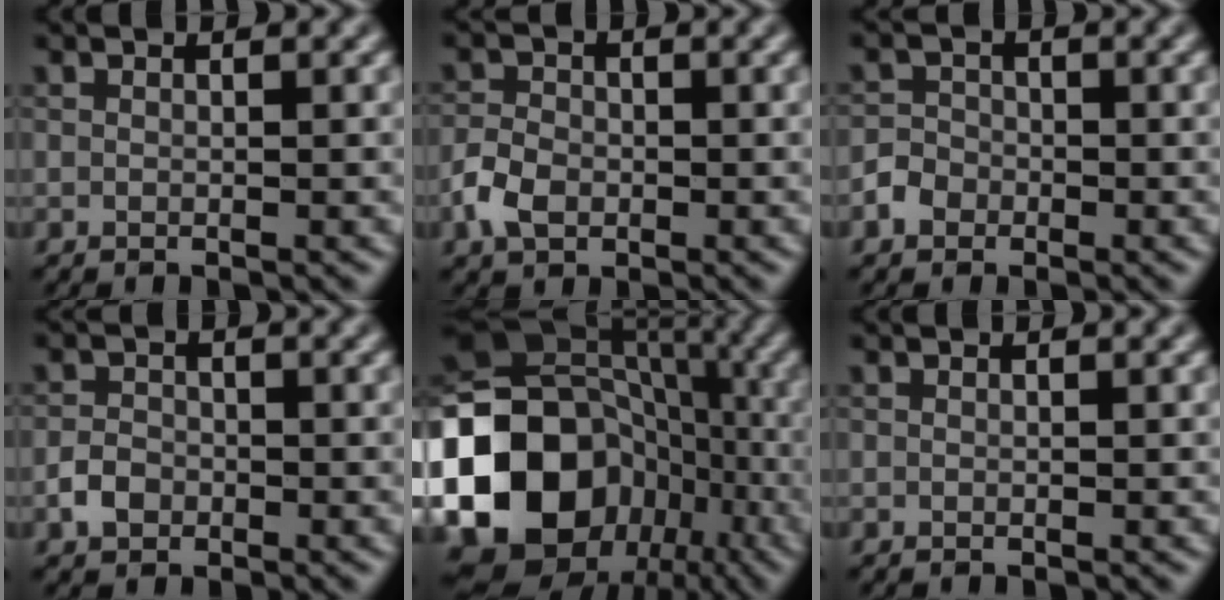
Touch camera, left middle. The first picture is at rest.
{"total": 3.0, "force": [-1.2, 2.1, 1.8], "torque": [-0.035, 0.001, -0.031]}
{"total": 2.0, "force": [-1.0, 1.7, 0.5], "torque": [0.000, 0.004, -0.024]}
{"total": 2.0, "force": [-0.9, 1.6, 0.9], "torque": [-0.013, 0.001, -0.023]}
{"total": 20.0, "force": [-6.0, 16.3, 9.9], "torque": [-0.216, -0.004, -0.109]}
{"total": 0.0}